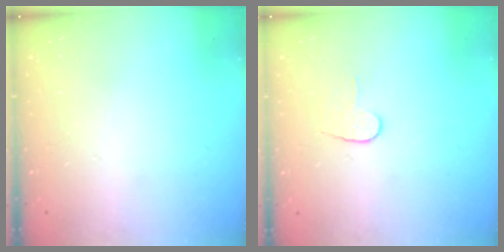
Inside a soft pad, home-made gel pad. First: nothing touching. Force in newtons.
{"total": 6.0, "press": 6.0, "slide": 0.5}